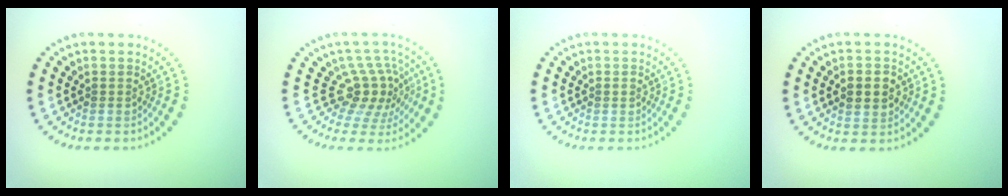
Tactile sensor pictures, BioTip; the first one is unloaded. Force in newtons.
{"total": 3.8, "press": 2.7, "slide": 2.7}
{"total": 0.5, "press": 0.5, "slide": 0.1}
{"total": 2.6, "press": 2.6, "slide": 0.2}